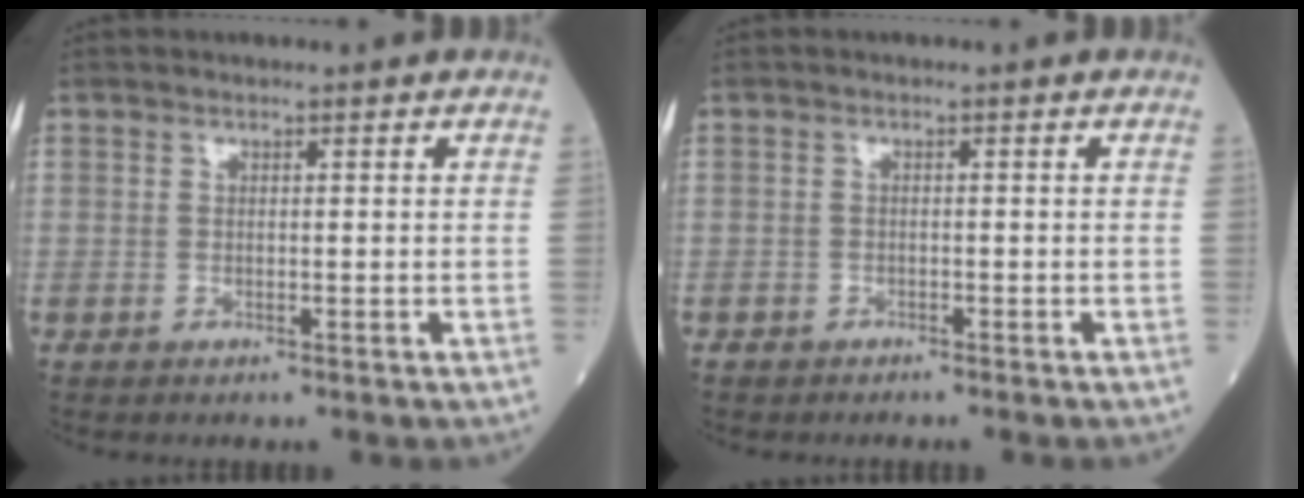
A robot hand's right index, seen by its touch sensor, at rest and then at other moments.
{"total": 0.8, "force": [-0.7, 0.4, 0.0], "torque": [-0.009, 0.001, -0.015]}